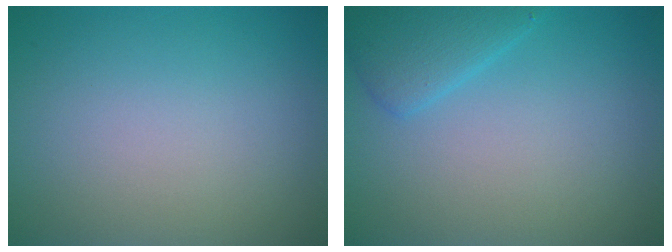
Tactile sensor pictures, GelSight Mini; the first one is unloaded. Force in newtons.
{"total": 2.8, "press": 2.8, "slide": 0.2}